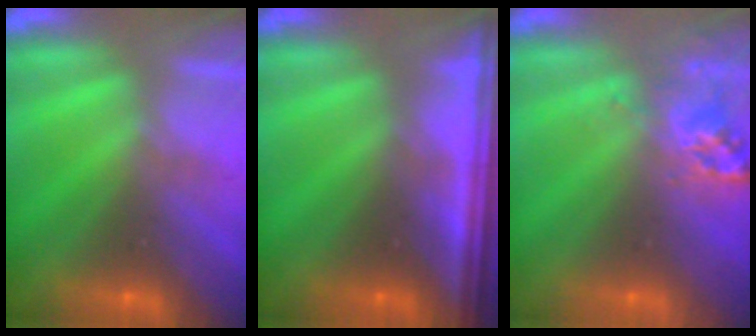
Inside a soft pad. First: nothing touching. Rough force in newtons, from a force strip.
{"total": 8.3}
{"total": 2.6}